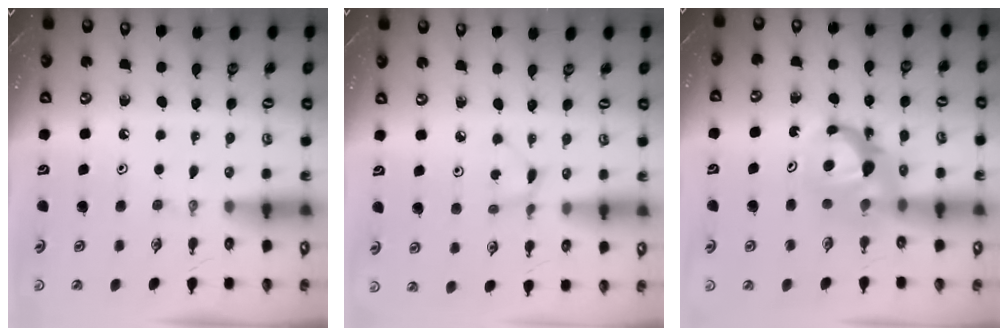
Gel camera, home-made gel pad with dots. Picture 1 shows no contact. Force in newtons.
{"total": 0.7, "press": 0.7, "slide": 0.1}
{"total": 7.2, "press": 7.2, "slide": 0.1}